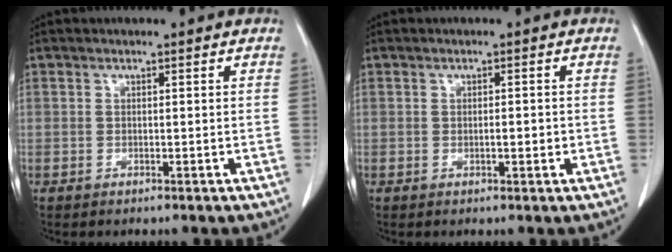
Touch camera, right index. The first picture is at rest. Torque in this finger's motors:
{"motor_torque": [0.46, -0.29, 0.24, 0.04]}